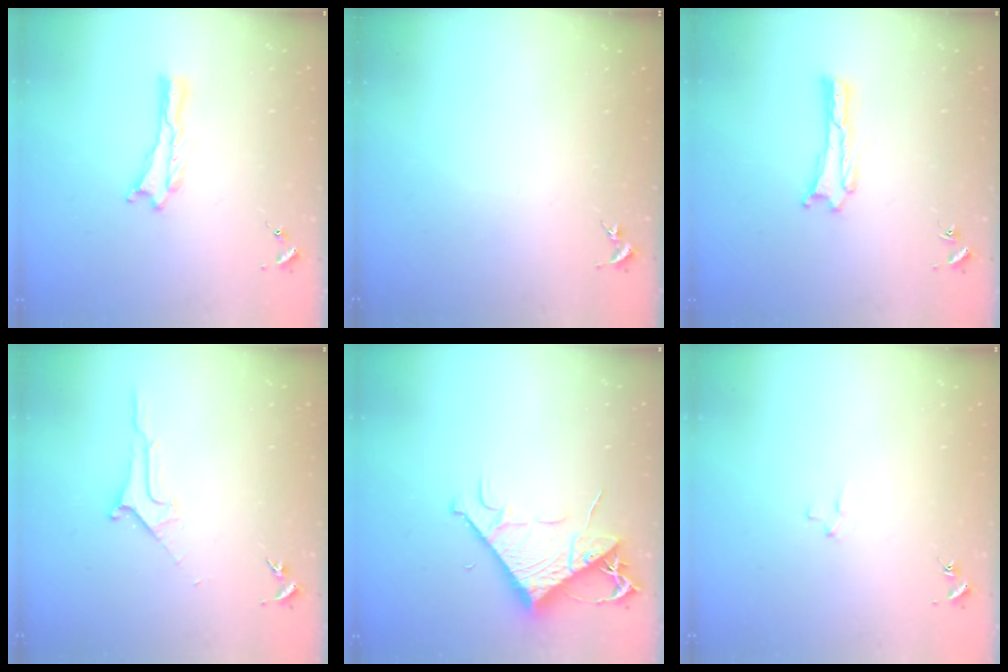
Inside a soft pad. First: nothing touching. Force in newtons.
{"total": 0.0}
{"total": 0.0}
{"total": 1.8, "press": 1.7, "slide": 0.2}
{"total": 8.1, "press": 8.1, "slide": 1.1}
{"total": 1.9, "press": 1.9, "slide": 0.2}